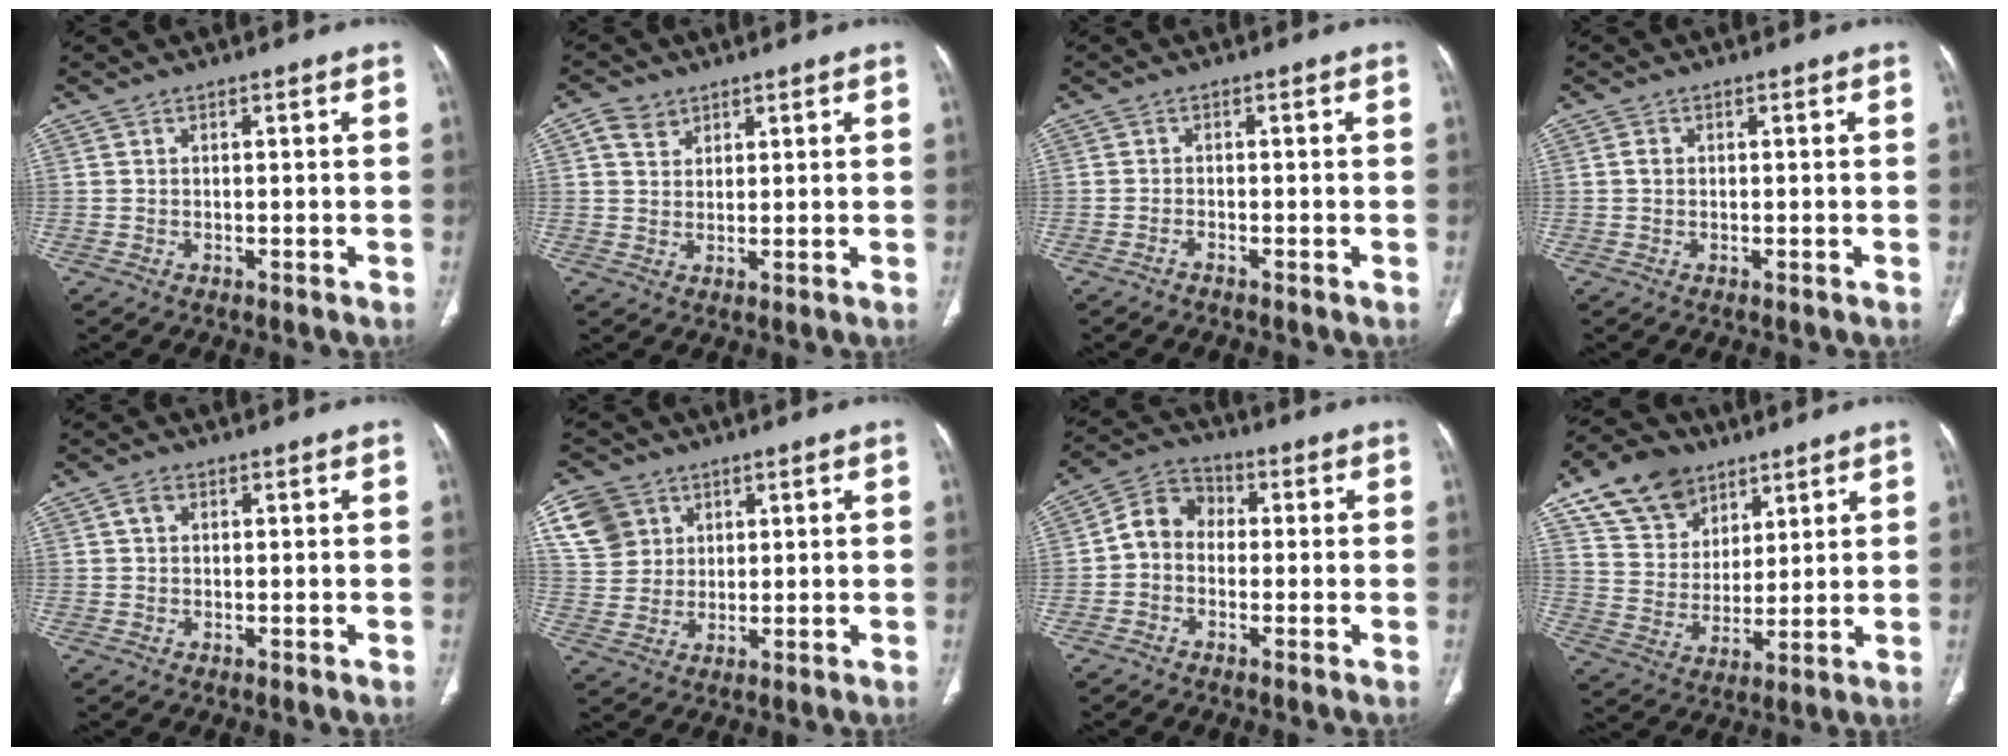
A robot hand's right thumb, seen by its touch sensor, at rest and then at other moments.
{"total": 3.9, "force": [2.1, 3.0, 1.4], "torque": [-0.015, -0.008, 0.041]}
{"total": 0.9, "force": [-0.8, 0.1, 0.3], "torque": [-0.009, 0.007, -0.017]}
{"total": 0.9, "force": [0.0, 0.8, 0.5], "torque": [-0.007, 0.002, -0.001]}
{"total": 1.9, "force": [0.6, 1.3, 1.1], "torque": [-0.020, 0.004, 0.011]}
{"total": 9.1, "force": [3.9, 7.7, 2.9], "torque": [-0.033, -0.002, 0.084]}
{"total": 6.9, "force": [-0.6, 5.7, 3.8], "torque": [-0.049, 0.027, -0.031]}
{"total": 14.6, "force": [8.8, 10.2, 5.6], "torque": [-0.071, -0.022, 0.166]}